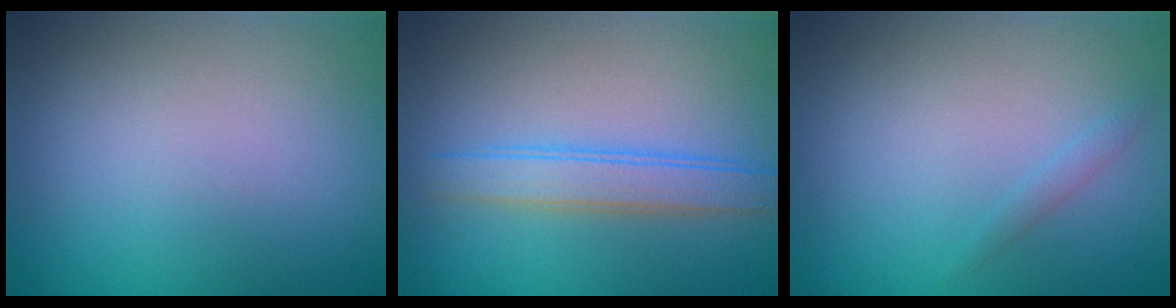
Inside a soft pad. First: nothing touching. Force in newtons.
{"total": 3.0, "press": 3.0, "slide": 0.0}
{"total": 0.8, "press": 0.8, "slide": 0.0}